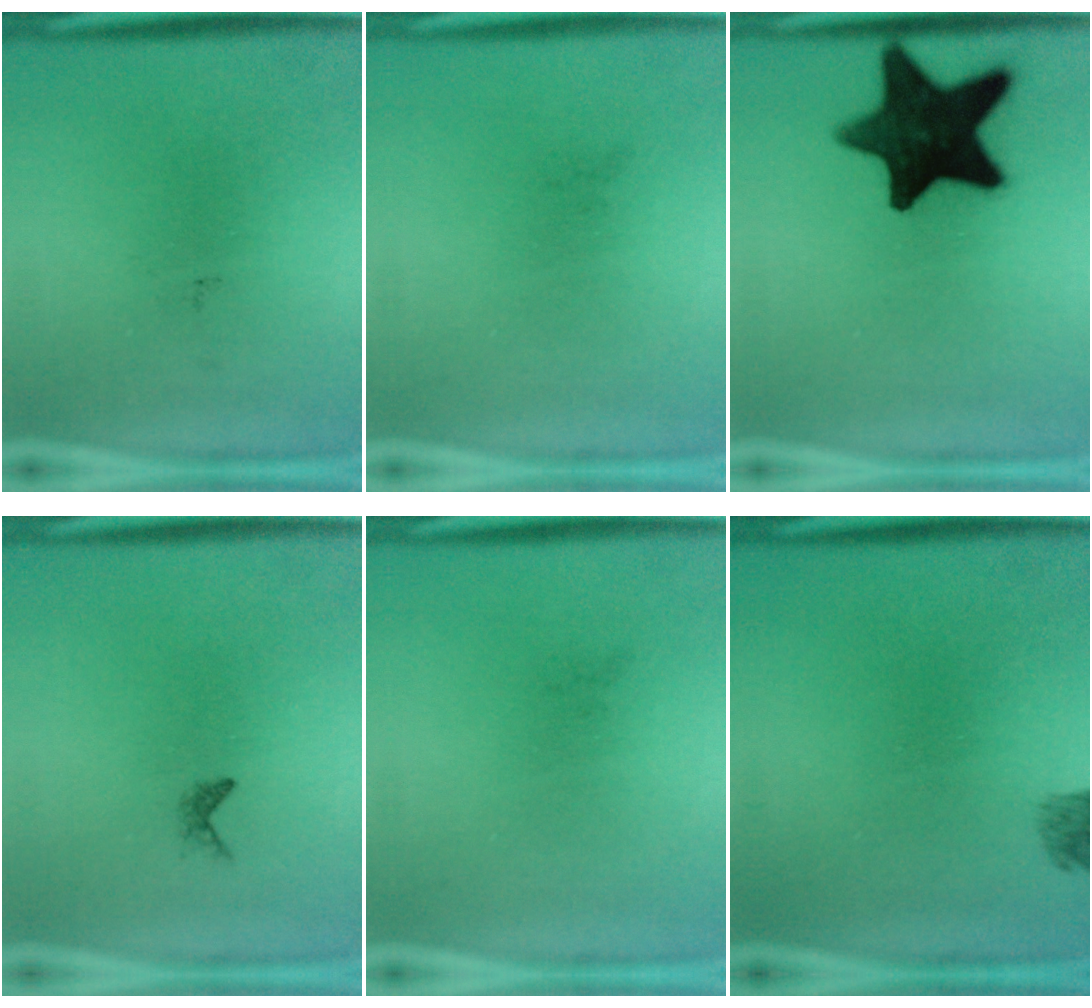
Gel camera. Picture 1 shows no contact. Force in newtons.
{"total": 0.0}
{"total": 17.7}
{"total": 0.6}
{"total": 0.0}
{"total": 1.4}